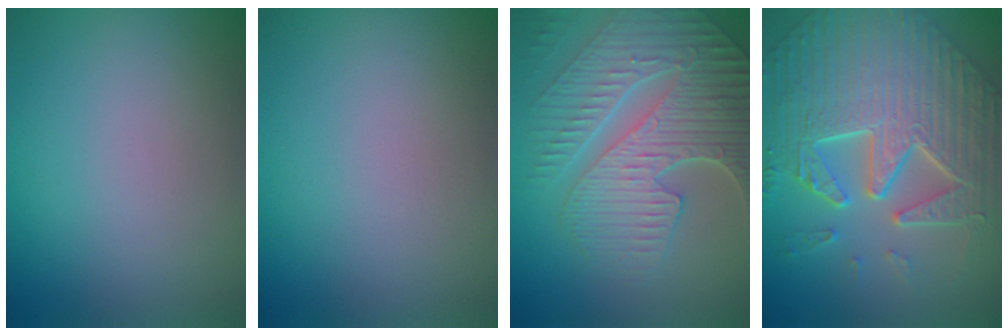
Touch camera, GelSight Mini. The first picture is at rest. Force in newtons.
{"total": 0.0}
{"total": 9.3, "press": 6.3, "slide": 6.8}
{"total": 10.4, "press": 7.3, "slide": 7.4}